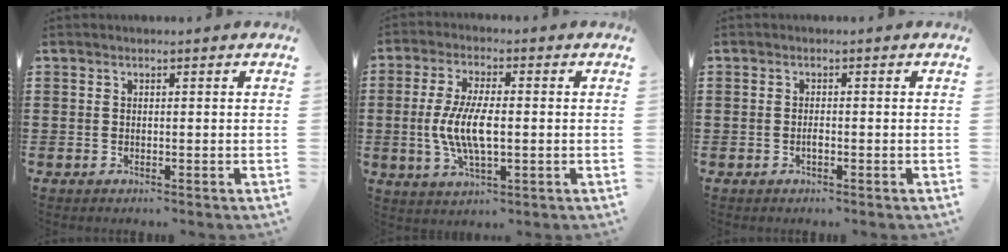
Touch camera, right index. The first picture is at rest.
{"total": 8.3, "force": [-0.8, 3.0, 7.6], "torque": [-0.169, -0.008, -0.023]}
{"total": 1.0, "force": [-0.5, 0.3, 0.9], "torque": [-0.017, -0.002, -0.008]}